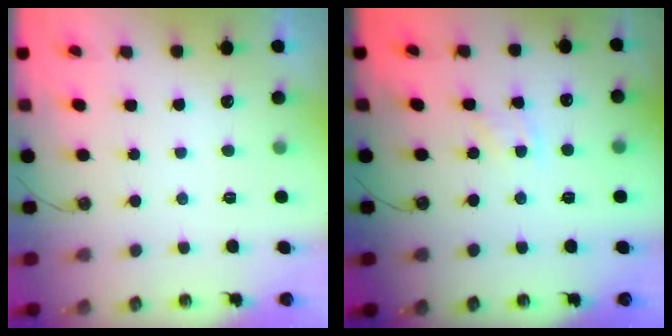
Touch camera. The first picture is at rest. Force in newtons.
{"total": 5.1, "press": 5.0, "slide": 0.6}